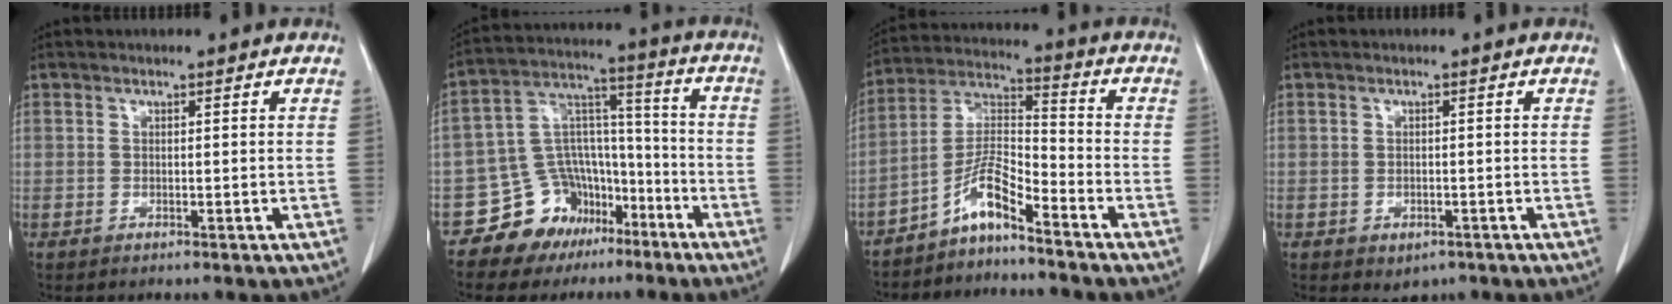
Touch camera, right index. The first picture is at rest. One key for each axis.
{"total": 12.4, "fx": -7.5, "fy": 9.2, "fz": 3.5, "tx": -0.060, "ty": 0.078, "tz": -0.113}
{"total": 7.3, "fx": -5.4, "fy": 0.9, "fz": 4.8, "tx": -0.102, "ty": 0.013, "tz": -0.104}
{"total": 2.4, "fx": -1.2, "fy": 1.7, "fz": 1.2, "tx": -0.009, "ty": 0.002, "tz": -0.002}